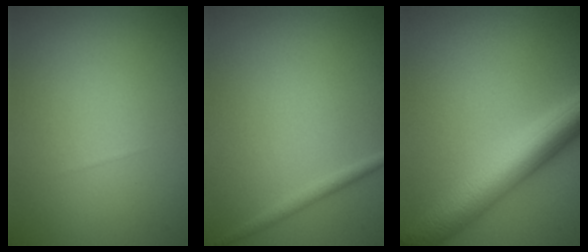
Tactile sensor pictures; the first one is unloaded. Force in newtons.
{"total": 1.2, "press": 1.2, "slide": 0.0}
{"total": 7.0, "press": 7.0, "slide": 0.2}